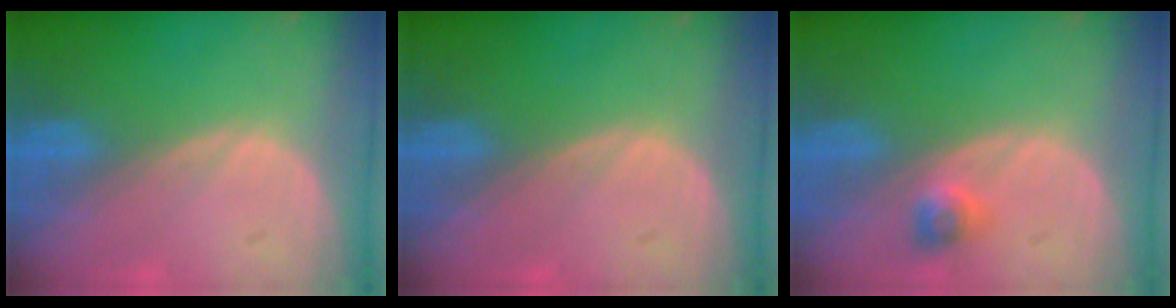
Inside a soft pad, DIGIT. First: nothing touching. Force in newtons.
{"total": 0.0}
{"total": 2.3, "press": 2.0, "slide": 1.1}